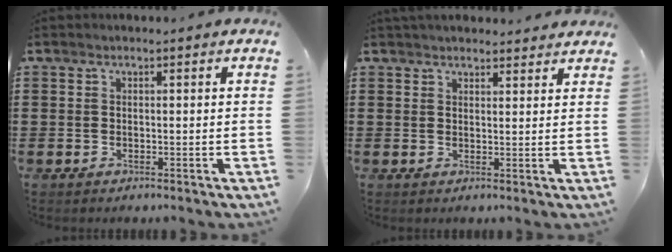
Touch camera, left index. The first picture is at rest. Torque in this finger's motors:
{"motor_torque": [1.08, -1.06, -0.54, -0.18]}